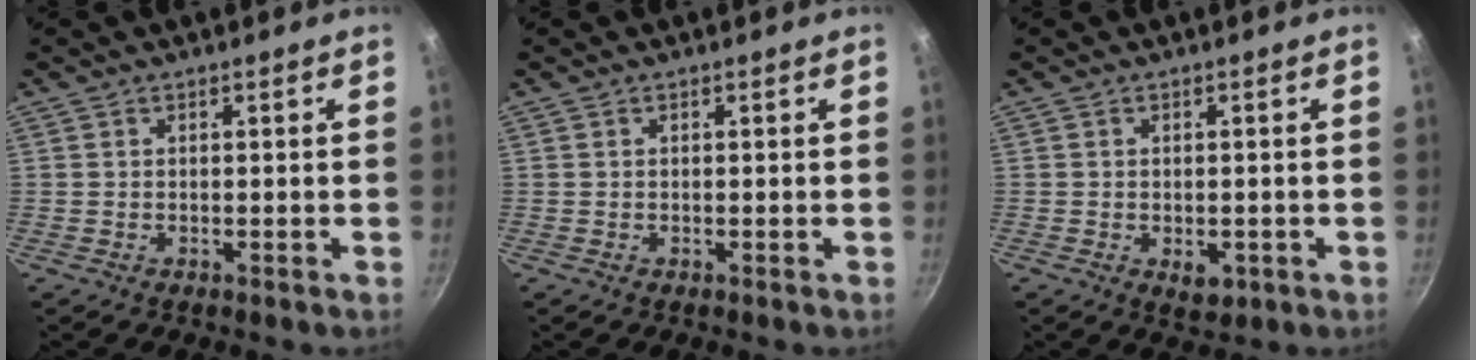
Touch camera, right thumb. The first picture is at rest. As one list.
[{"total": 0.0}, {"total": 3.4, "force": [-1.0, 2.2, 2.4], "torque": [-0.028, -0.001, -0.010]}]